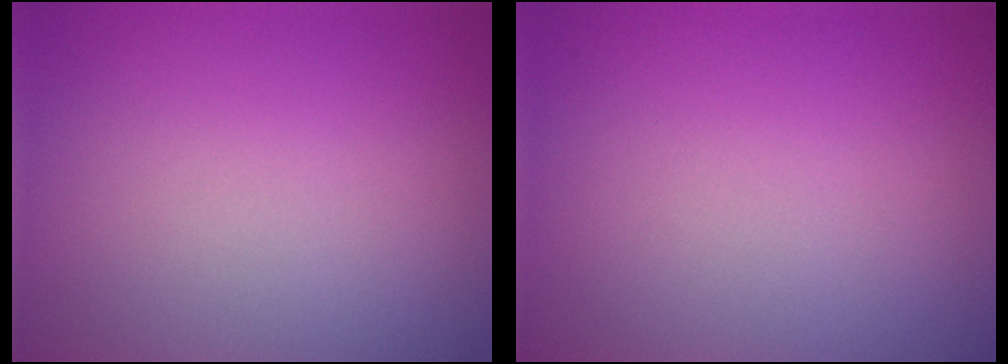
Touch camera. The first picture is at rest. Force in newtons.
{"total": 0.0}